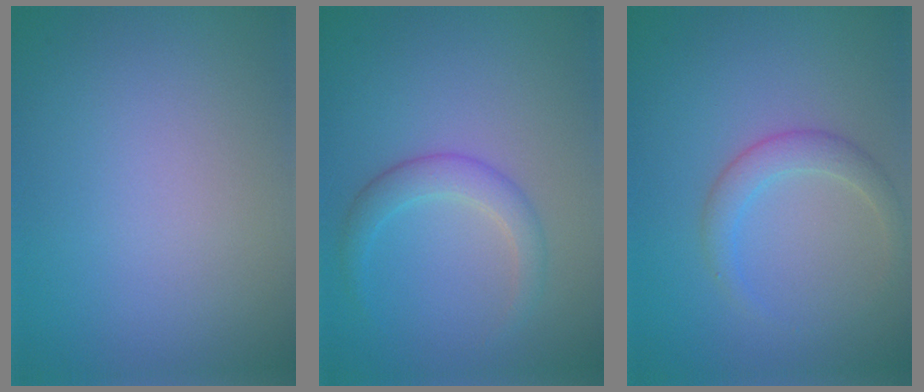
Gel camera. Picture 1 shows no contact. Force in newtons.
{"total": 2.5, "press": 2.5, "slide": 0.1}
{"total": 2.3, "press": 2.3, "slide": 0.1}